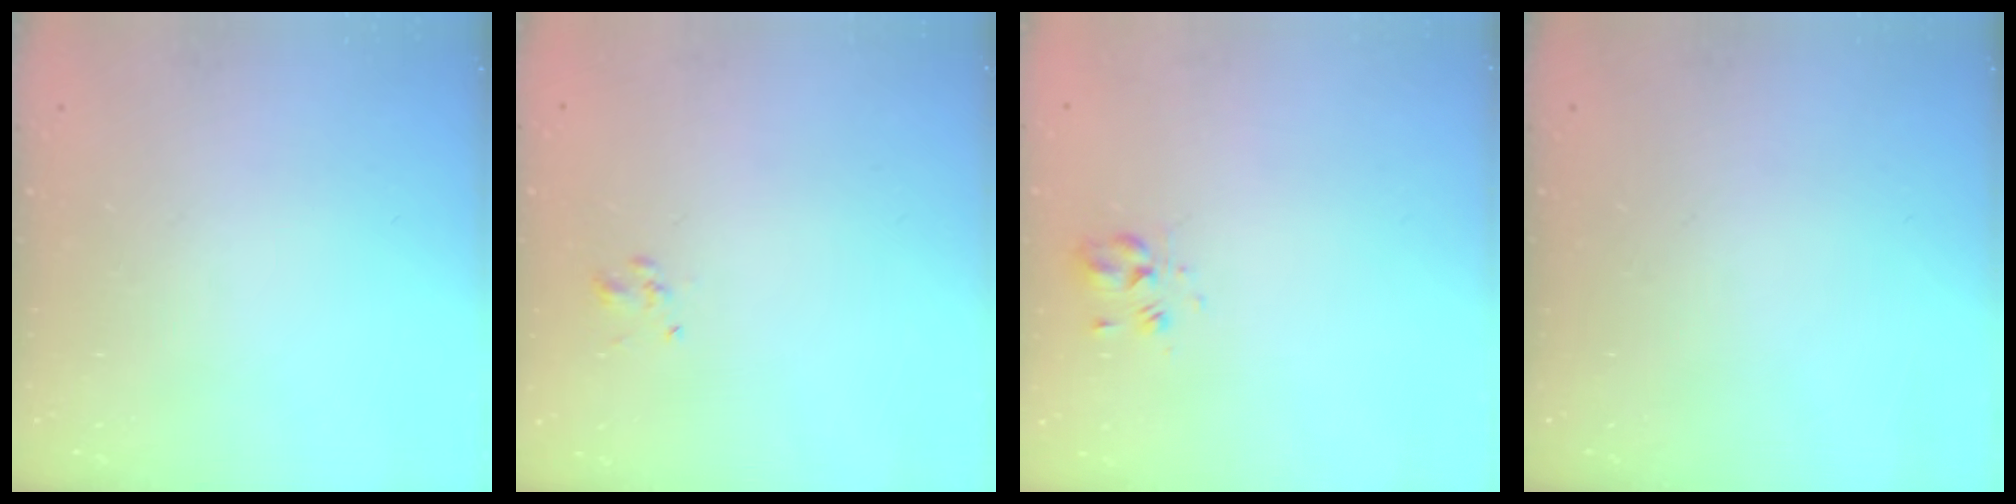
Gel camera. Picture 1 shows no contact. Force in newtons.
{"total": 0.9, "press": 0.7, "slide": 0.6}
{"total": 3.8, "press": 3.7, "slide": 1.1}
{"total": 0.0}